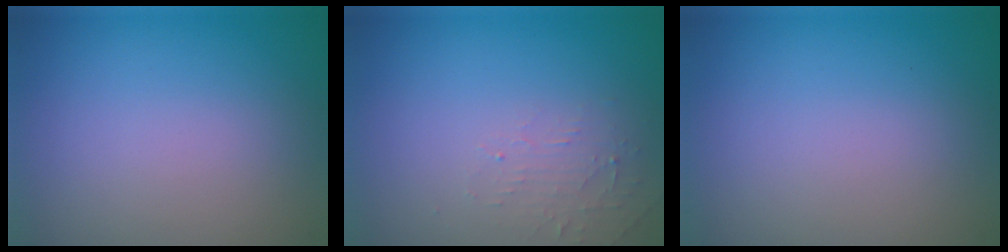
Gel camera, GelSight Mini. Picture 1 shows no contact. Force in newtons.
{"total": 1.6, "press": 1.5, "slide": 0.3}
{"total": 0.0}